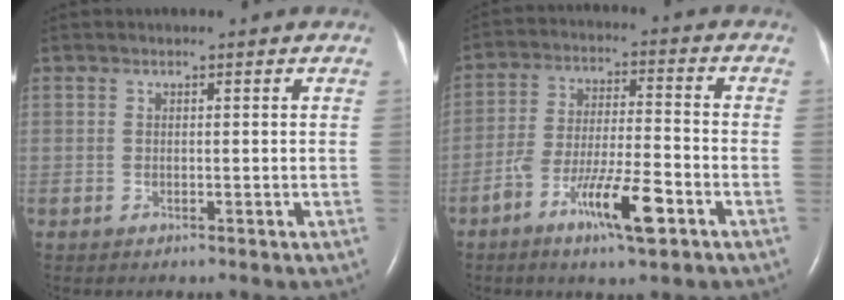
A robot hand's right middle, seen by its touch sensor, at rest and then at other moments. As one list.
[{"total": 10.2, "force": [-5.5, 1.5, 8.5], "torque": [-0.160, -0.003, -0.095]}]